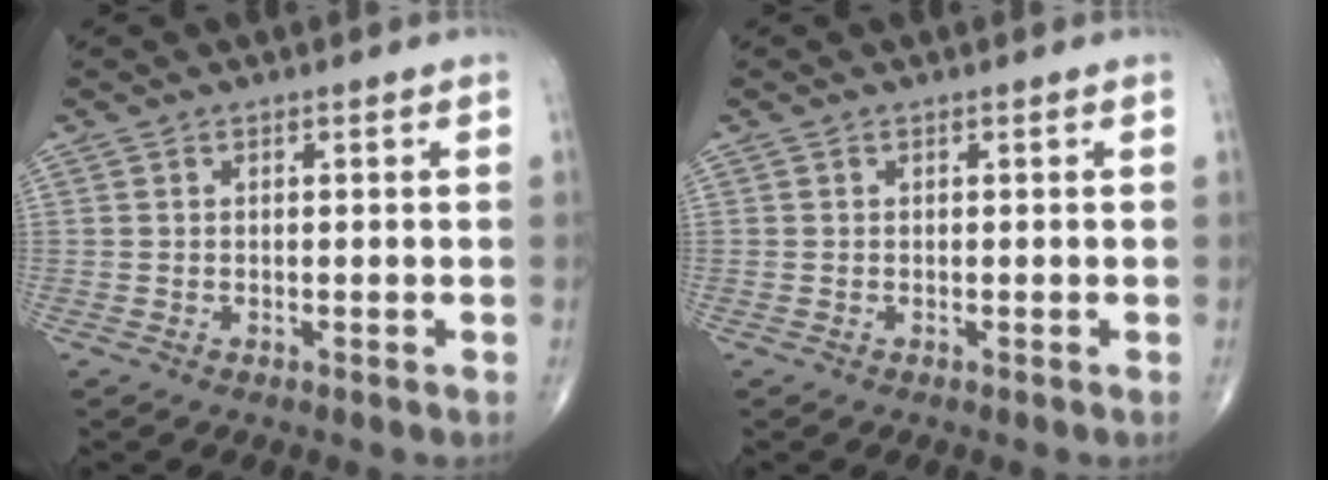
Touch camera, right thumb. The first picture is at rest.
{"total": 0.0}